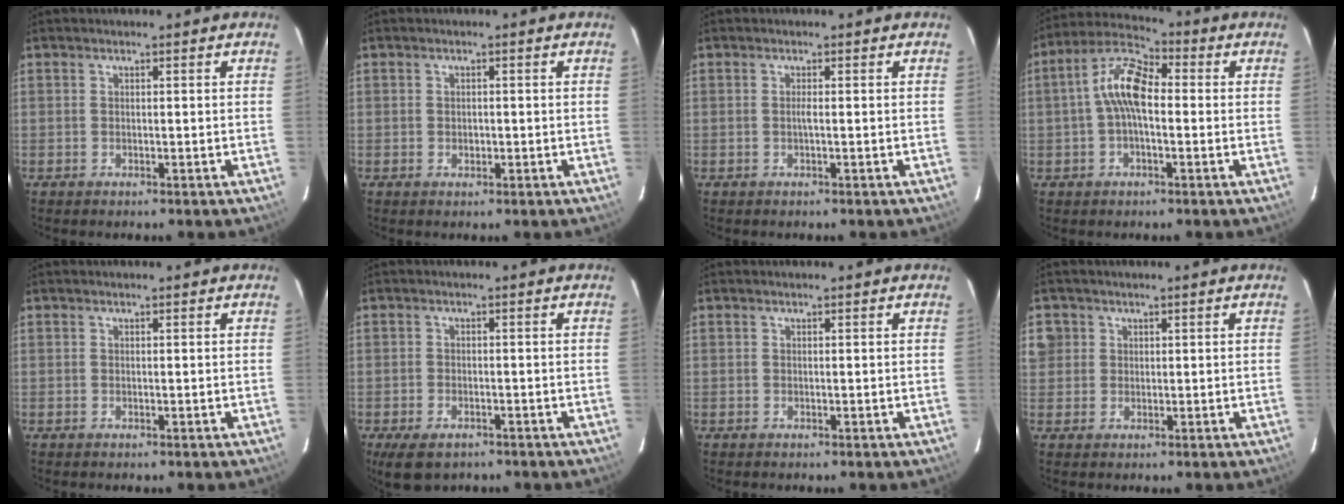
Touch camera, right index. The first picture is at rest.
{"total": 1.3, "force": [-0.2, 1.1, 0.6], "torque": [-0.008, 0.001, -0.003]}
{"total": 0.8, "force": [-0.2, -0.2, 0.7], "torque": [-0.012, 0.001, -0.005]}
{"total": 9.4, "force": [-0.1, 4.2, 8.4], "torque": [-0.172, 0.028, -0.009]}
{"total": 0.0}
{"total": 5.9, "force": [-3.9, 3.1, 3.2], "torque": [-0.076, -0.018, -0.063]}
{"total": 0.0}
{"total": 3.2, "force": [0.5, 3.1, 0.4], "torque": [0.008, 0.015, 0.008]}